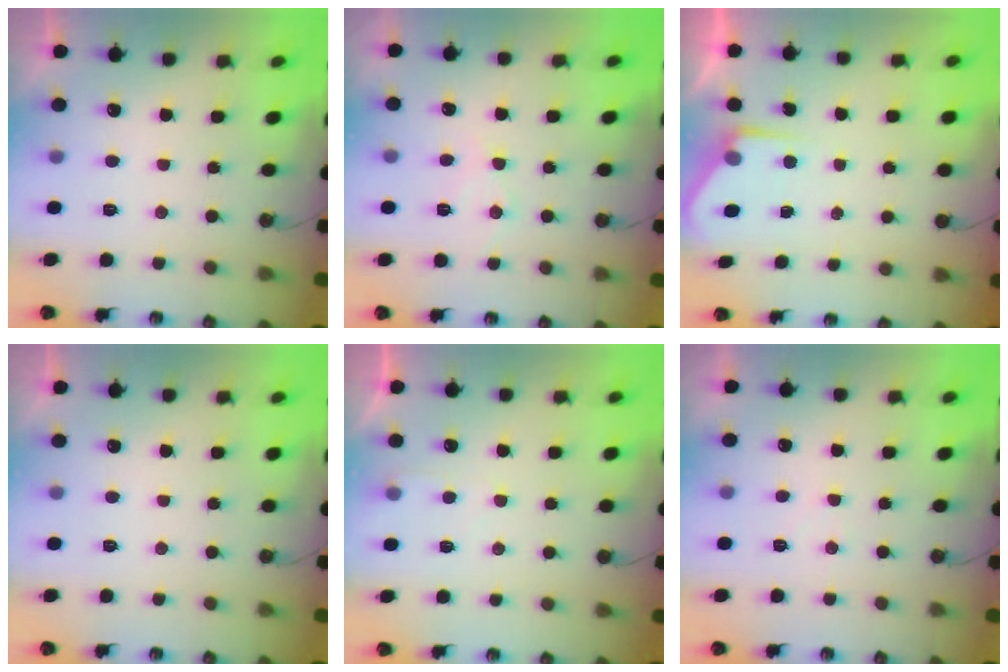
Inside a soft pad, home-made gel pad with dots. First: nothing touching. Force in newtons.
{"total": 8.4, "press": 8.3, "slide": 0.7}
{"total": 4.2, "press": 4.2, "slide": 0.5}
{"total": 0.0}
{"total": 4.3, "press": 4.2, "slide": 0.5}
{"total": 3.8, "press": 3.7, "slide": 0.5}